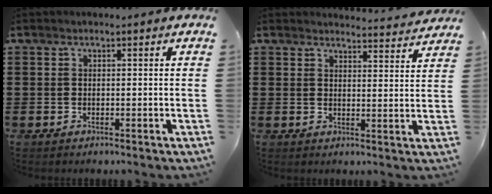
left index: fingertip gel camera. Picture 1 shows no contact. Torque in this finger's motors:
{"motor_torque": [1.96, -0.17, -0.15, -0.03]}